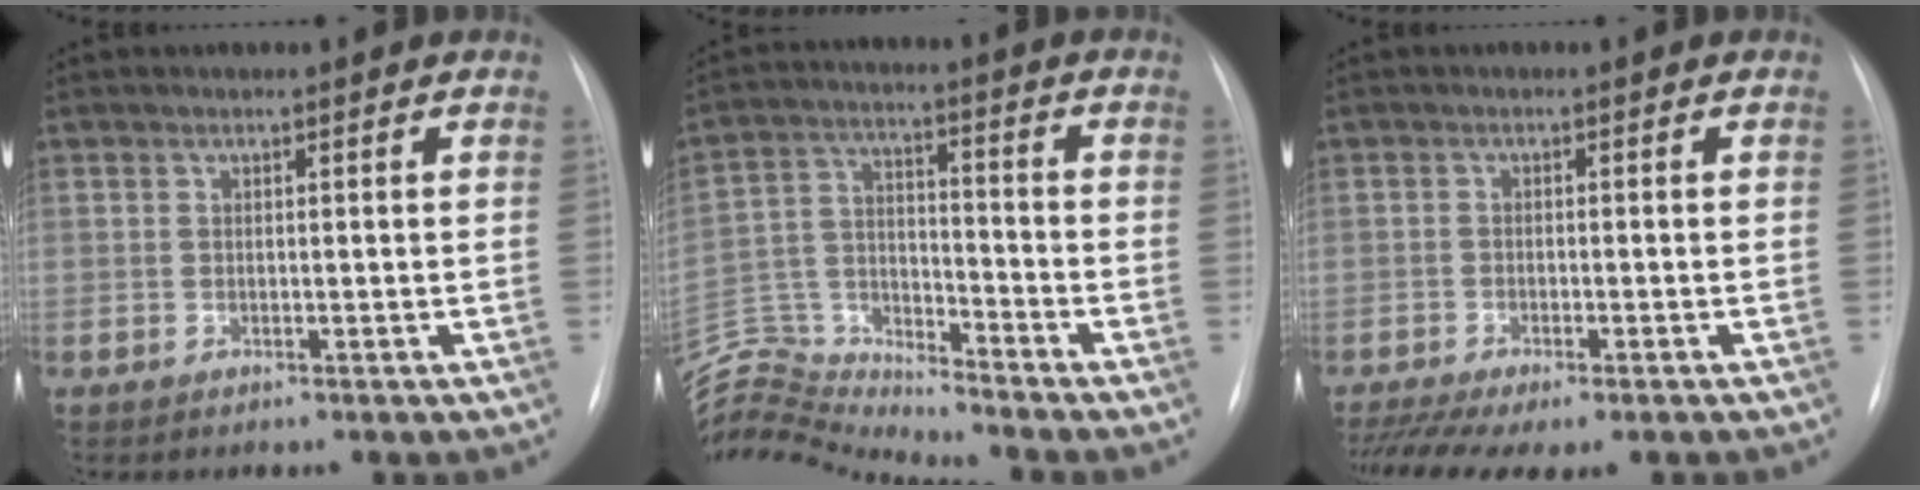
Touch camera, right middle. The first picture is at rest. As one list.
[{"total": 13.4, "force": [-13.4, -0.8, 0.2], "torque": [-0.014, 0.043, -0.255]}, {"total": 9.0, "force": [-7.4, 1.5, 4.9], "torque": [-0.082, -0.004, -0.112]}]